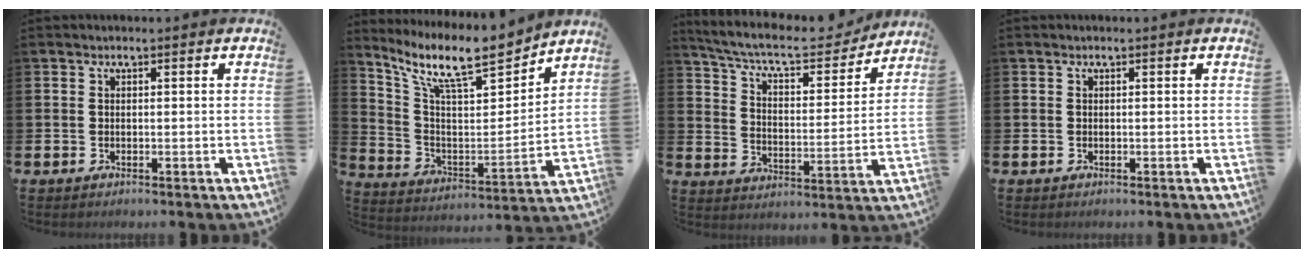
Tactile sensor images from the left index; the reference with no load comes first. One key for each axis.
{"total": 11.5, "fx": 9.7, "fy": 2.6, "fz": 5.7, "tx": -0.136, "ty": -0.065, "tz": 0.164}
{"total": 8.6, "fx": 7.7, "fy": 1.9, "fz": 3.3, "tx": -0.095, "ty": -0.051, "tz": 0.129}
{"total": 0.0}